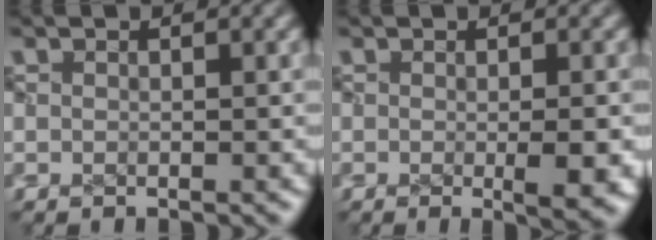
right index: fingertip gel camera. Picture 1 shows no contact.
{"total": 1.8, "force": [-0.4, 0.4, 1.8], "torque": [-0.018, -0.007, 0.000]}